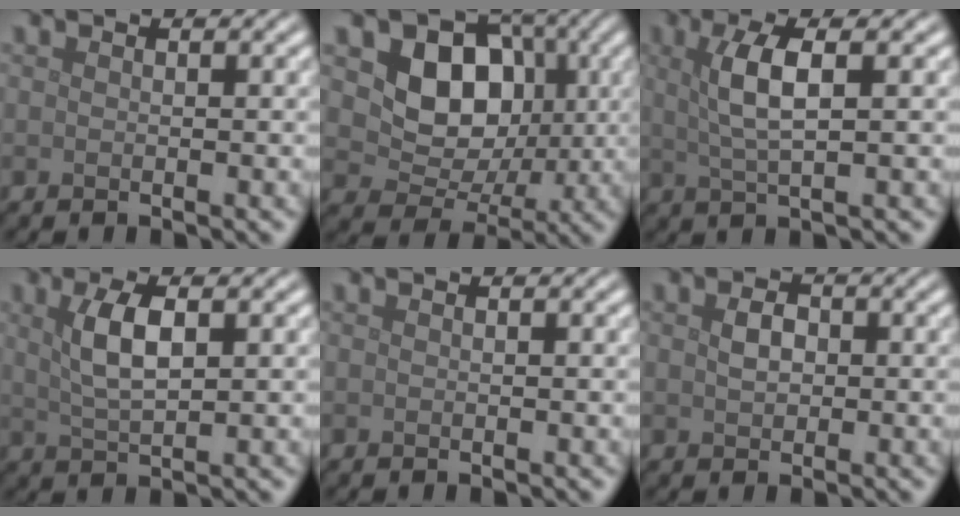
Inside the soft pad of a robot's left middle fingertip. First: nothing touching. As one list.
[{"total": 7.4, "force": [1.3, 5.8, 4.4], "torque": [-0.062, -0.007, 0.015]}, {"total": 4.0, "force": [0.9, 1.0, 3.7], "torque": [-0.077, 0.003, 0.018]}, {"total": 3.9, "force": [1.2, 1.4, 3.4], "torque": [-0.072, 0.004, 0.023]}, {"total": 0.0}, {"total": 1.7, "force": [0.2, 1.2, 1.1], "torque": [-0.023, 0.002, 0.002]}]